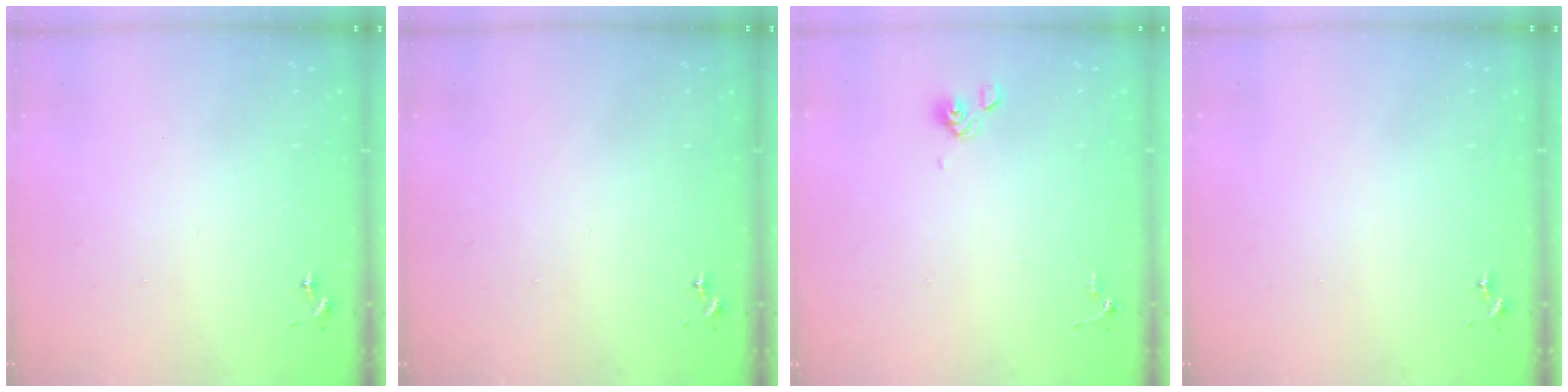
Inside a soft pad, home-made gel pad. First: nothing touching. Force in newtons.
{"total": 0.0}
{"total": 6.3, "press": 6.0, "slide": 2.1}
{"total": 0.0}